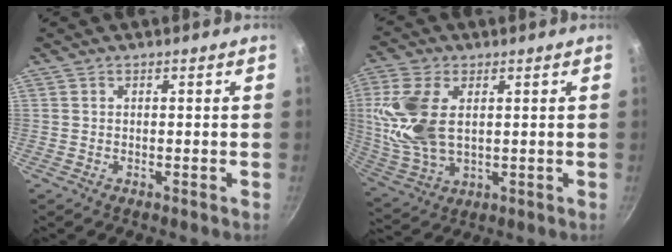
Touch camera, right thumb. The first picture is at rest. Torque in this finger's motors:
{"motor_torque": [2.29, 2.31, 1.56, 0.28, 0.25]}